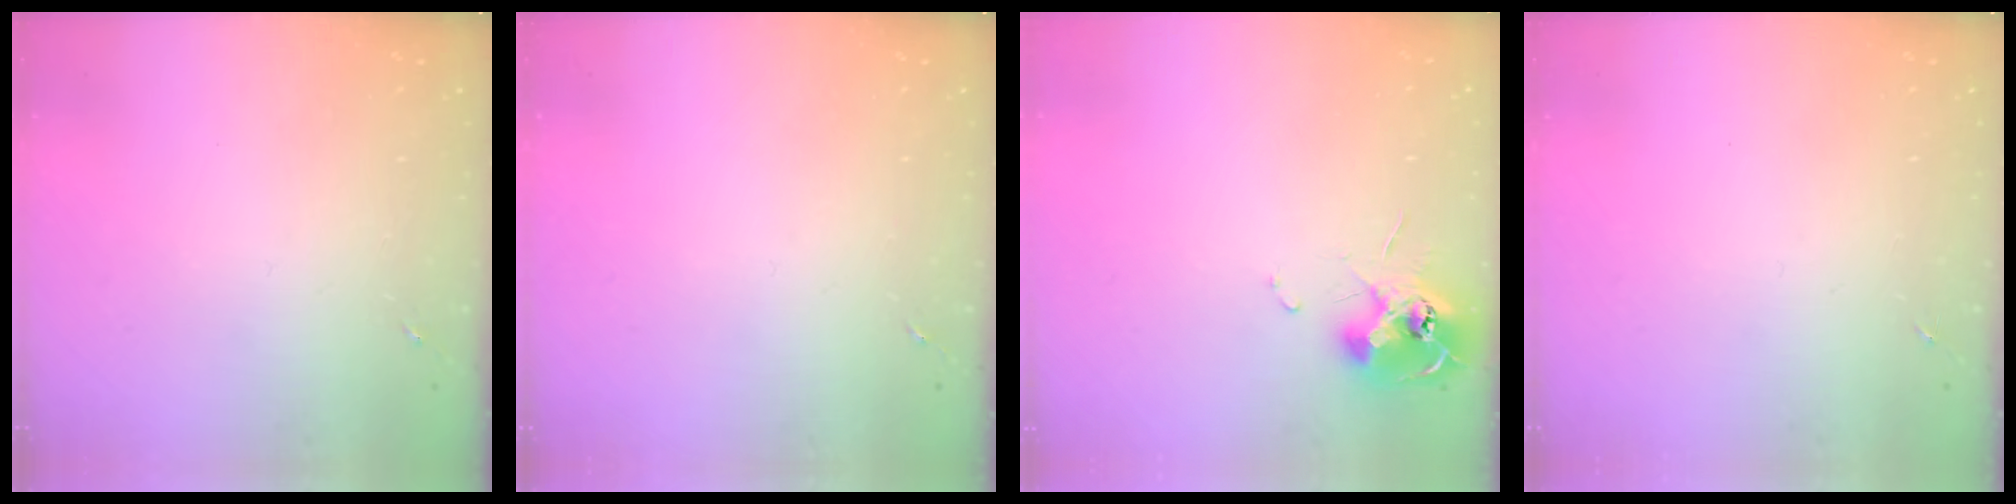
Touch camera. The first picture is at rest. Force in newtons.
{"total": 0.0}
{"total": 11.7, "press": 11.7, "slide": 0.9}
{"total": 0.0}